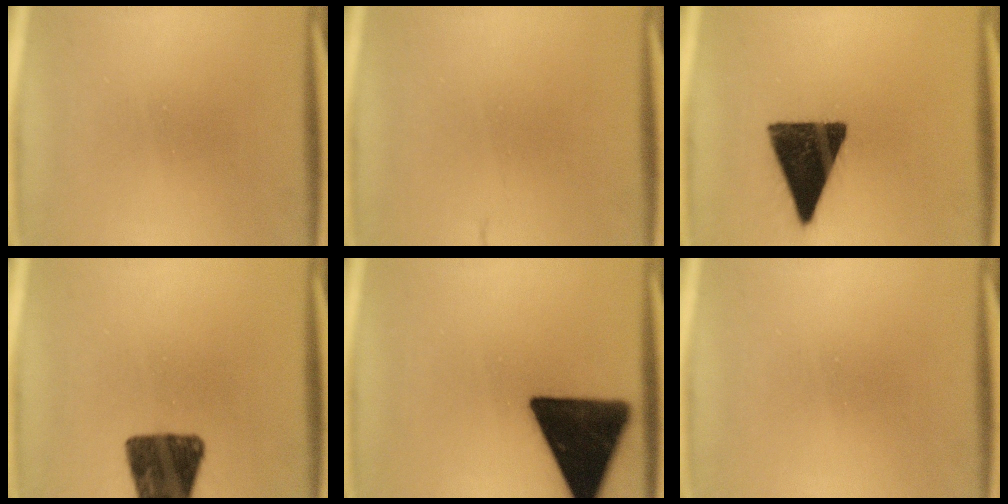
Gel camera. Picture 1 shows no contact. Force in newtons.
{"total": 1.6}
{"total": 15.4}
{"total": 13.4}
{"total": 18.6}
{"total": 0.0}